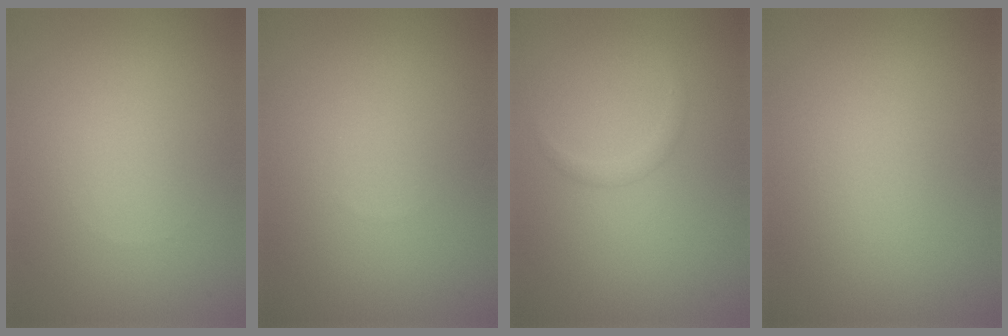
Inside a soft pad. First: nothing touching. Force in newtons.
{"total": 0.0}
{"total": 1.0, "press": 1.0, "slide": 0.0}
{"total": 0.0}